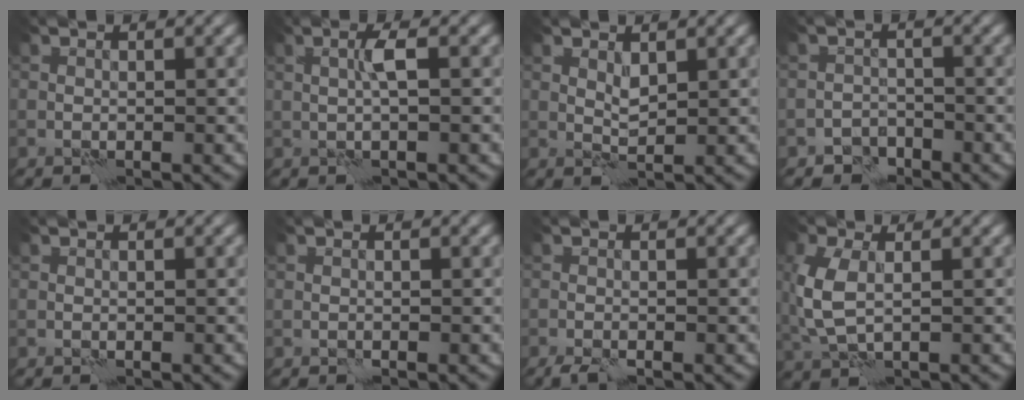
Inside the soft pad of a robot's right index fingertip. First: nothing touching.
{"total": 1.4, "force": [0.4, -0.3, 1.4], "torque": [-0.029, 0.005, 0.007]}
{"total": 1.2, "force": [1.0, 0.2, 0.6], "torque": [-0.016, -0.005, 0.022]}
{"total": 1.7, "force": [-1.4, 0.9, -0.1], "torque": [0.012, 0.005, -0.030]}
{"total": 0.0}
{"total": 0.0}
{"total": 1.4, "force": [-1.1, 0.1, 0.9], "torque": [-0.021, -0.003, -0.024]}
{"total": 4.3, "force": [0.7, 2.4, 3.5], "torque": [-0.100, 0.000, 0.016]}